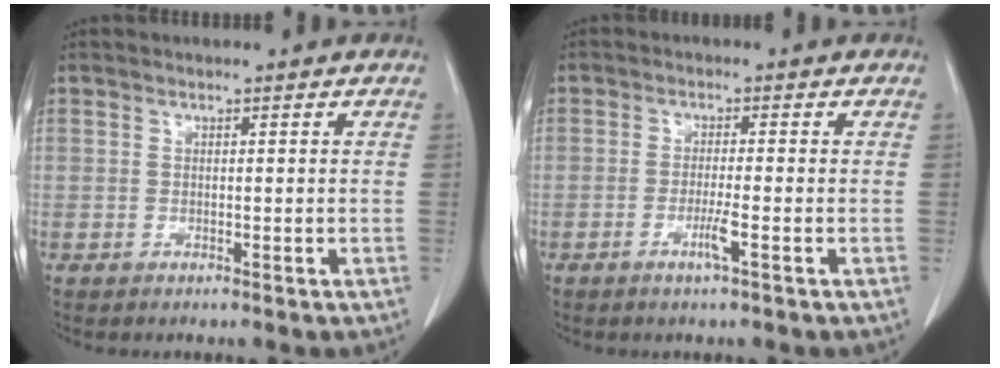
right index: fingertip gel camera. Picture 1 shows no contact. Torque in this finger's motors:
{"motor_torque": [-0.12, 0.21, -0.02, 0.02]}